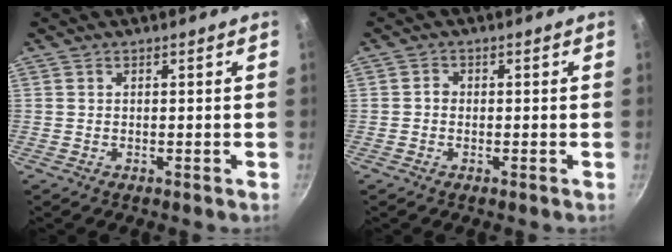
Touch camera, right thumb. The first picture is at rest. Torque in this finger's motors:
{"motor_torque": [0.02, 0.26, 0.29, 0.04, 0.02]}